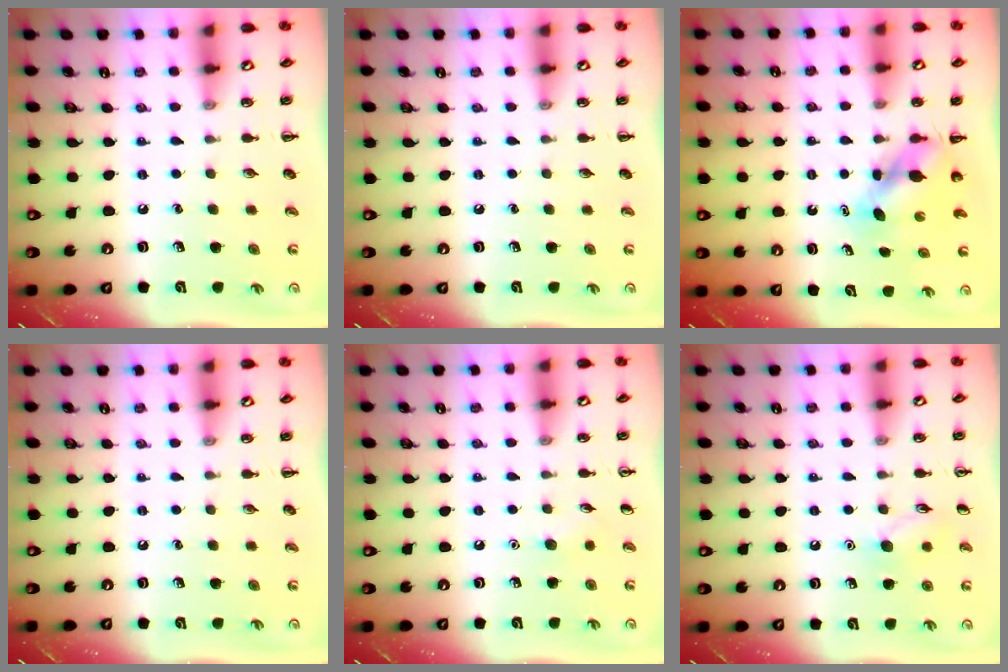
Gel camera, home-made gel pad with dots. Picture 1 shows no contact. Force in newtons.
{"total": 0.0}
{"total": 5.1, "press": 5.1, "slide": 0.6}
{"total": 0.0}
{"total": 4.3, "press": 4.1, "slide": 1.3}
{"total": 7.5, "press": 7.4, "slide": 1.0}